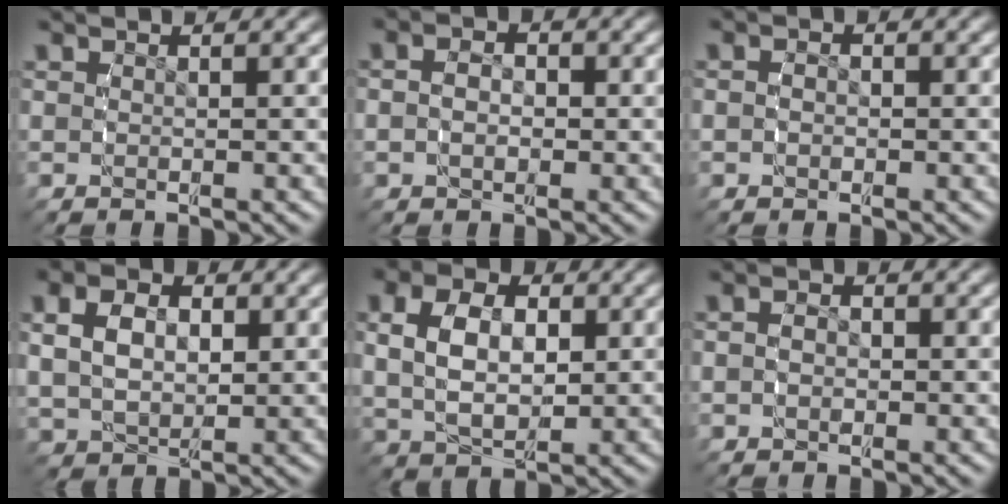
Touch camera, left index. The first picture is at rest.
{"total": 2.5, "force": [-0.3, 1.8, 1.7], "torque": [-0.046, -0.011, -0.001]}
{"total": 1.0, "force": [-0.4, 0.7, 0.6], "torque": [-0.018, -0.005, -0.005]}
{"total": 5.3, "force": [1.0, 3.9, 3.4], "torque": [-0.071, -0.021, 0.033]}
{"total": 6.4, "force": [0.8, 4.4, 4.5], "torque": [-0.085, -0.014, 0.025]}
{"total": 1.7, "force": [-0.4, 1.3, 1.0], "torque": [-0.029, -0.007, -0.007]}